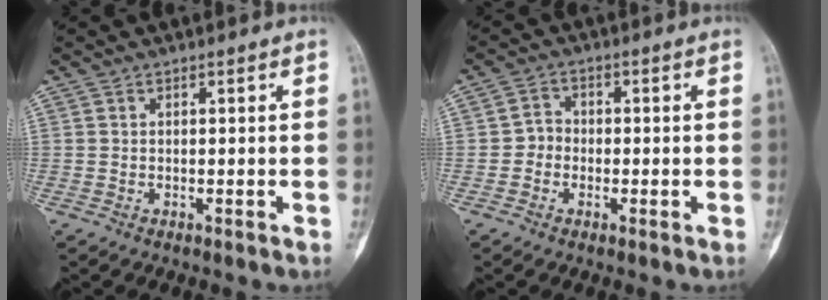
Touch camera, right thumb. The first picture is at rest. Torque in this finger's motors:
{"motor_torque": [0.46, -0.03, -0.07, -0.17, 0.02]}